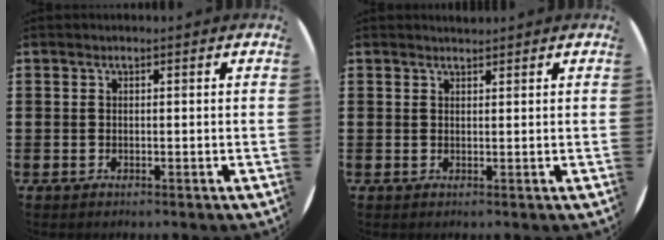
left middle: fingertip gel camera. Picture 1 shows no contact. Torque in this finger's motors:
{"motor_torque": [0.35, -0.33, -0.03, -0.01]}